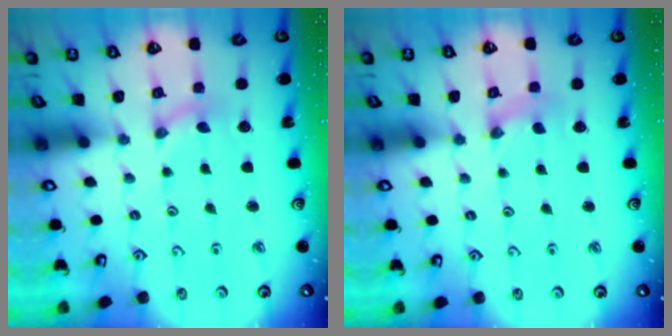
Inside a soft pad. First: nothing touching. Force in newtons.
{"total": 0.0}